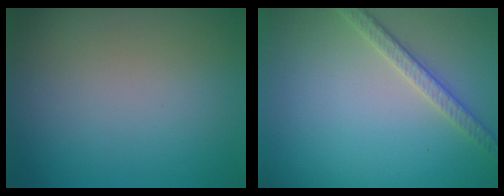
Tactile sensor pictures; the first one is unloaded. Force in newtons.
{"total": 2.7, "press": 2.6, "slide": 0.6}